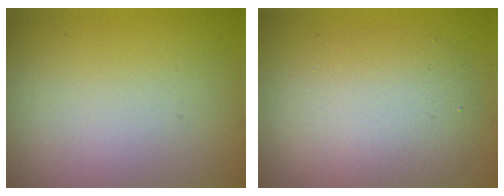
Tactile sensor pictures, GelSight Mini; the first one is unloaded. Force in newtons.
{"total": 5.9, "press": 5.9, "slide": 0.3}